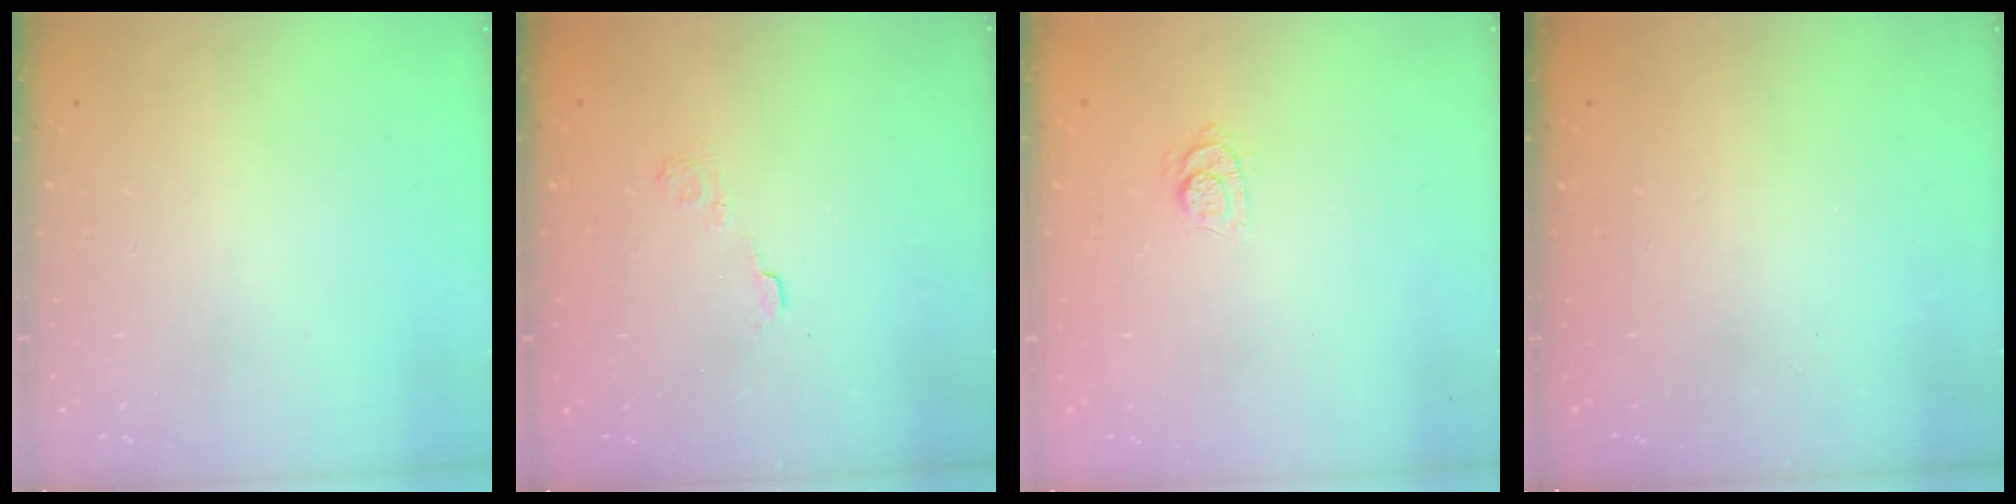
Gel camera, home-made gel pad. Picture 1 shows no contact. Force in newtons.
{"total": 2.7, "press": 2.3, "slide": 1.4}
{"total": 5.1, "press": 4.8, "slide": 1.6}
{"total": 2.4, "press": 2.3, "slide": 0.8}